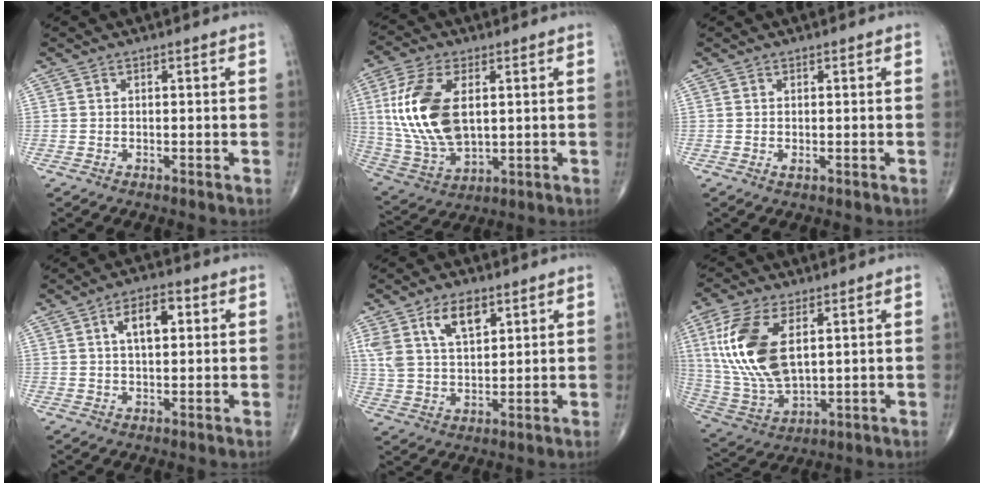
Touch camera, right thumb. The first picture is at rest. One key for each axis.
{"total": 17.0, "fx": 2.9, "fy": 9.4, "fz": 13.9, "tx": -0.285, "ty": -0.011, "tz": 0.065}
{"total": 0.6, "fx": -0.1, "fy": 0.3, "fz": 0.5, "tx": -0.007, "ty": -0.001, "tz": -0.001}
{"total": 7.0, "fx": 2.0, "fy": 3.4, "fz": 5.7, "tx": -0.086, "ty": 0.007, "tz": 0.030}
{"total": 9.6, "fx": 5.0, "fy": 5.1, "fz": 6.5, "tx": -0.110, "ty": -0.017, "tz": 0.100}
{"total": 17.3, "fx": 4.6, "fy": 8.9, "fz": 14.1, "tx": -0.297, "ty": -0.016, "tz": 0.098}